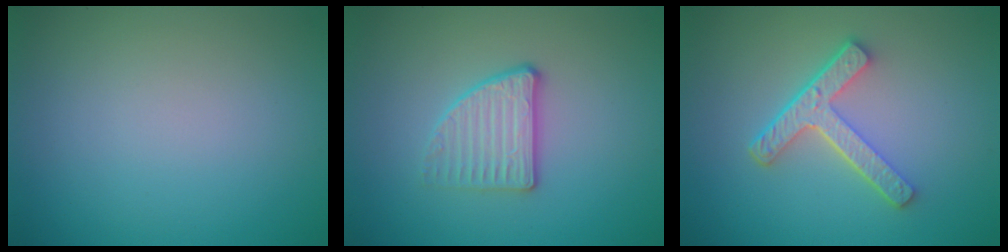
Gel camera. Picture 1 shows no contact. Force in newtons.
{"total": 2.8, "press": 2.5, "slide": 1.2}
{"total": 4.3, "press": 3.2, "slide": 2.9}